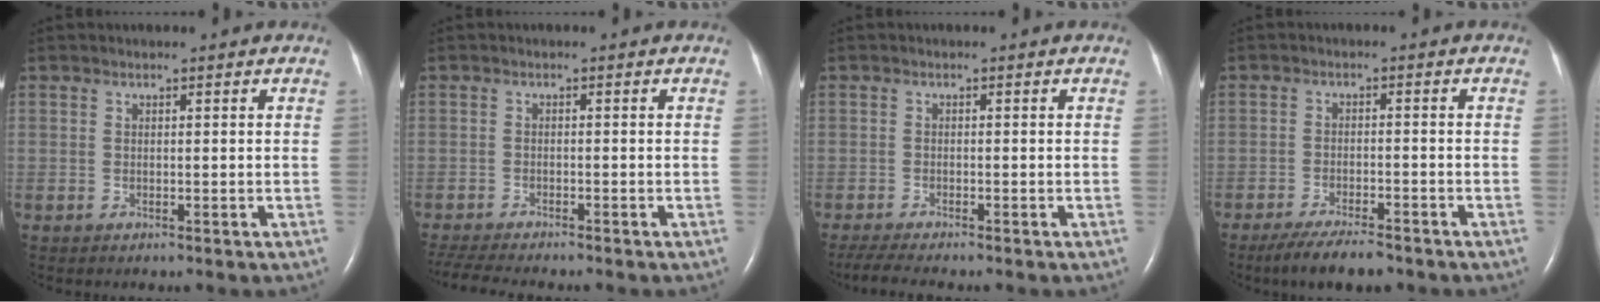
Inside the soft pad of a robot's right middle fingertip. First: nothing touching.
{"total": 6.9, "force": [-6.2, 0.5, 2.9], "torque": [-0.053, -0.014, -0.100]}
{"total": 4.6, "force": [-4.0, 0.0, 2.3], "torque": [-0.044, -0.016, -0.067]}
{"total": 6.8, "force": [-5.6, 1.3, 3.7], "torque": [-0.065, -0.015, -0.094]}